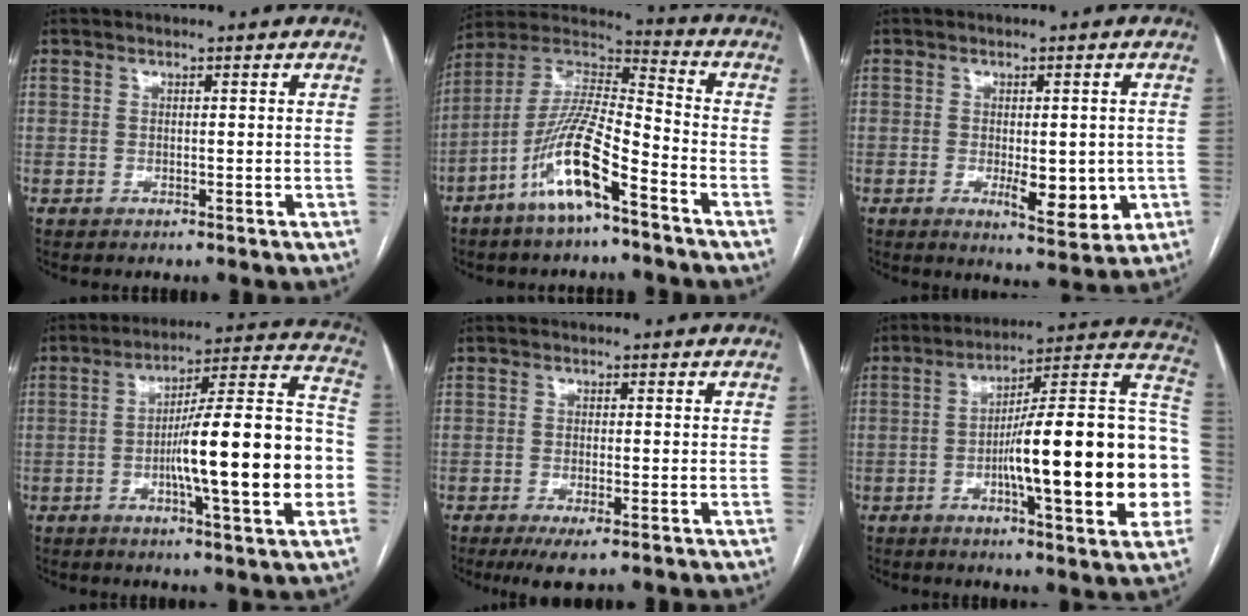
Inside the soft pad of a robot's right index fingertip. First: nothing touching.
{"total": 13.7, "force": [-7.4, 2.3, 11.3], "torque": [-0.224, -0.002, -0.141]}
{"total": 7.2, "force": [-1.5, 2.6, 6.6], "torque": [-0.086, -0.011, -0.011]}
{"total": 19.4, "force": [-3.9, 1.6, 18.9], "torque": [-0.266, 0.020, -0.058]}
{"total": 3.8, "force": [-2.1, 0.7, 3.0], "torque": [-0.048, -0.009, -0.033]}
{"total": 25.0, "force": [-3.9, 3.6, 24.4], "torque": [-0.276, 0.029, -0.056]}